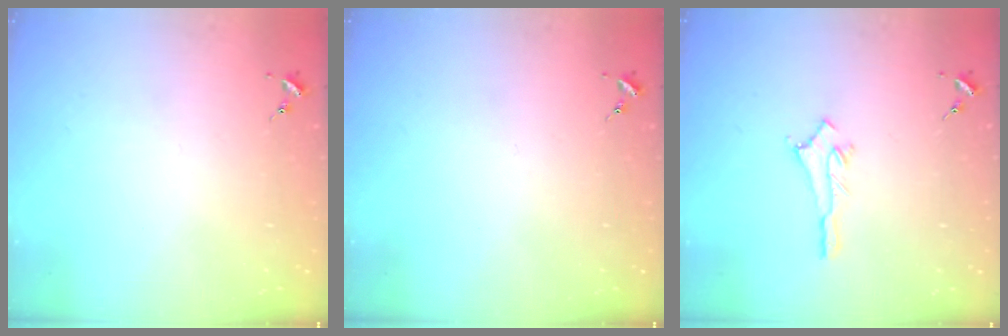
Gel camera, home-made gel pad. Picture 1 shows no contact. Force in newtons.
{"total": 0.0}
{"total": 2.9, "press": 2.9, "slide": 0.3}